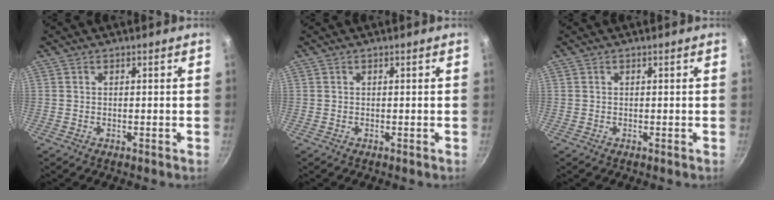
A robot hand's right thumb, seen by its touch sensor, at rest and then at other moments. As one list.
[{"total": 0.0}, {"total": 0.0}]